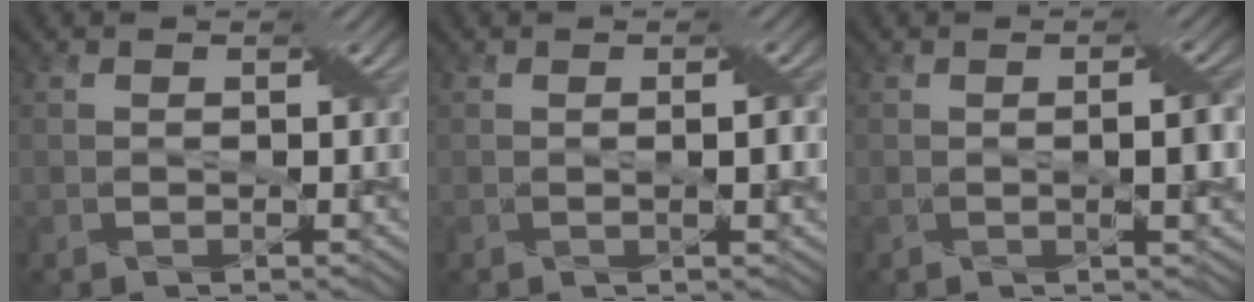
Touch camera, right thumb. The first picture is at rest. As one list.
[{"total": 1.8, "force": [0.0, 0.2, 1.8], "torque": [-0.031, 0.003, 0.000]}, {"total": 3.0, "force": [-0.1, 0.5, 3.0], "torque": [-0.050, 0.004, -0.001]}]